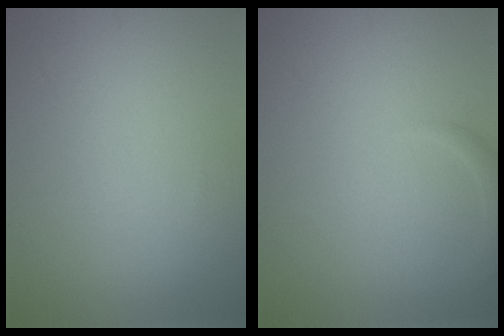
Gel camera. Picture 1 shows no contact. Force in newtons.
{"total": 1.5, "press": 1.5, "slide": 0.2}